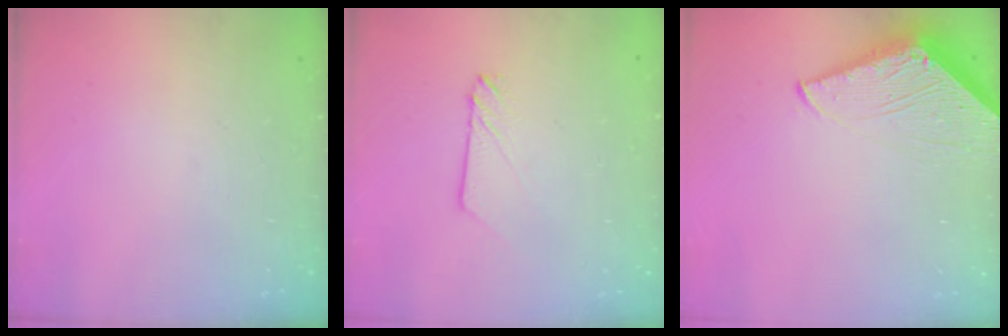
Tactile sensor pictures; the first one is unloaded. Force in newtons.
{"total": 2.1, "press": 2.1, "slide": 0.1}
{"total": 5.6, "press": 5.6, "slide": 0.5}